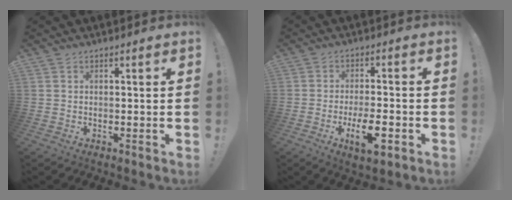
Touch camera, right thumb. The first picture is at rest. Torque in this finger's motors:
{"motor_torque": [0.99, 1.10, 0.49, -0.48, 0.25]}